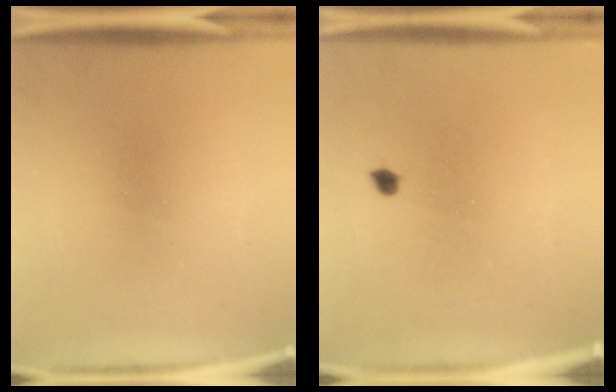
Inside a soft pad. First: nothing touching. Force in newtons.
{"total": 1.1}